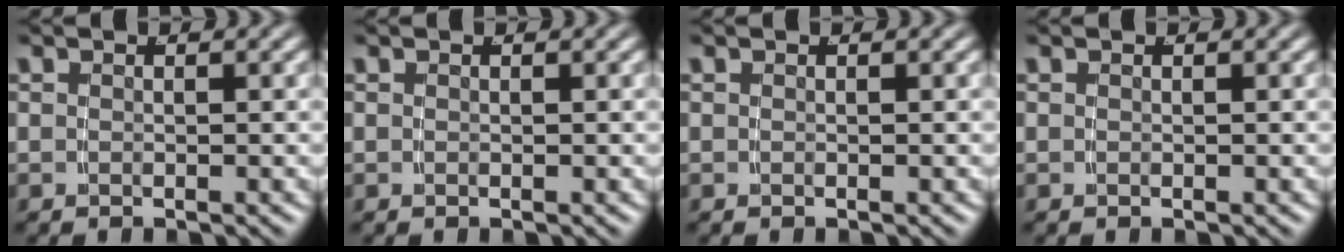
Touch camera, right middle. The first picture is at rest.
{"total": 0.0}
{"total": 0.0}
{"total": 0.0}